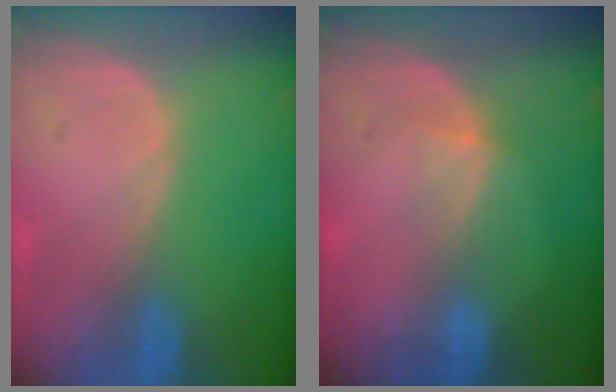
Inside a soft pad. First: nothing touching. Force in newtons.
{"total": 2.4, "press": 2.1, "slide": 1.2}